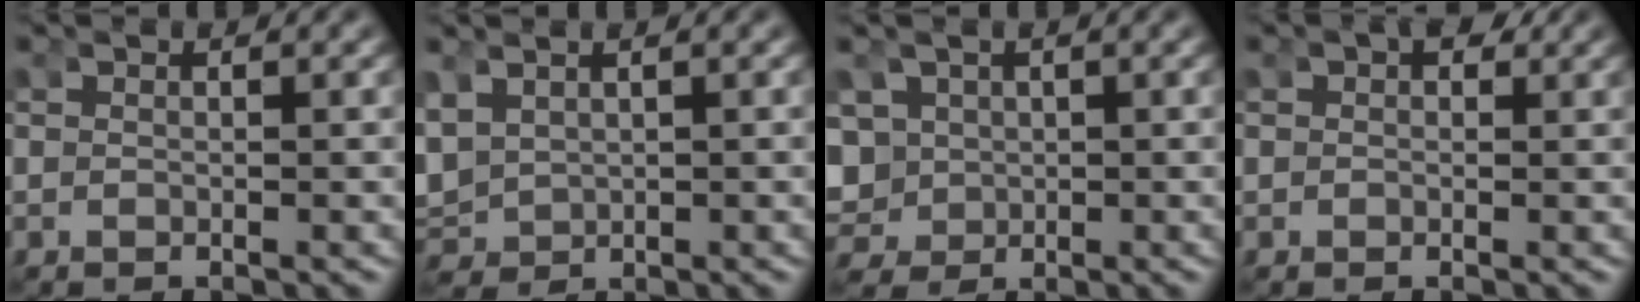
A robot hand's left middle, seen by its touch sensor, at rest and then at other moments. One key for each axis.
{"total": 4.3, "fx": 0.2, "fy": 4.0, "fz": 1.7, "tx": -0.080, "ty": -0.024, "tz": 0.018}
{"total": 6.4, "fx": -0.7, "fy": 6.0, "fz": 2.1, "tx": -0.097, "ty": -0.036, "tz": -0.001}
{"total": 1.6, "fx": 0.8, "fy": 1.1, "fz": 0.8, "tx": -0.013, "ty": -0.001, "tz": 0.010}